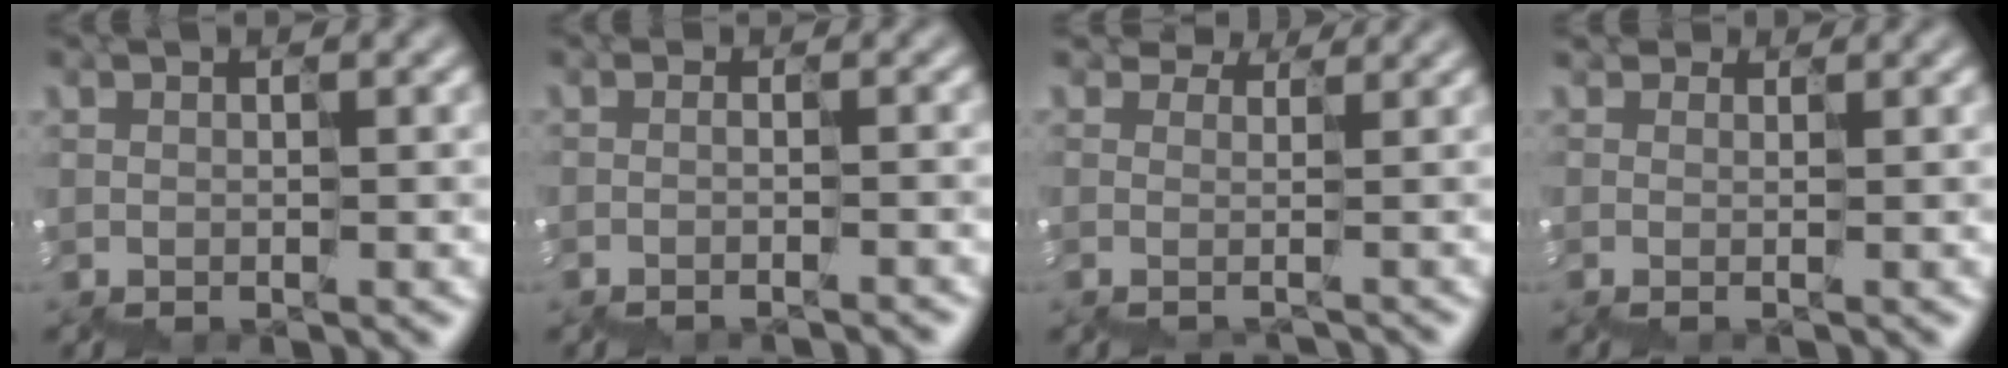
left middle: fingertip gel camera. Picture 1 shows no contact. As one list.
[{"total": 2.1, "force": [-2.1, 0.0, -0.2], "torque": [0.010, -0.008, -0.016]}, {"total": 4.8, "force": [3.1, 3.1, 1.9], "torque": [-0.036, 0.032, 0.076]}, {"total": 1.3, "force": [0.8, 0.9, 0.5], "torque": [0.002, 0.011, 0.008]}]